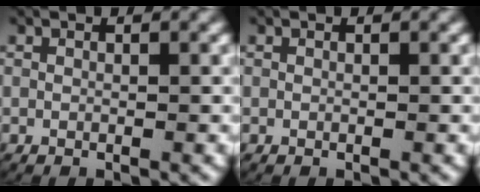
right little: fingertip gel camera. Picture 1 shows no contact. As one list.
[{"total": 0.0}]